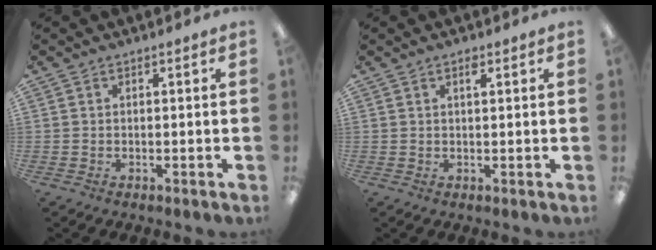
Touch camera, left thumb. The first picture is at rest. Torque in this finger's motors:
{"motor_torque": [-0.11, -0.04, -0.03, 0.04, -0.06]}